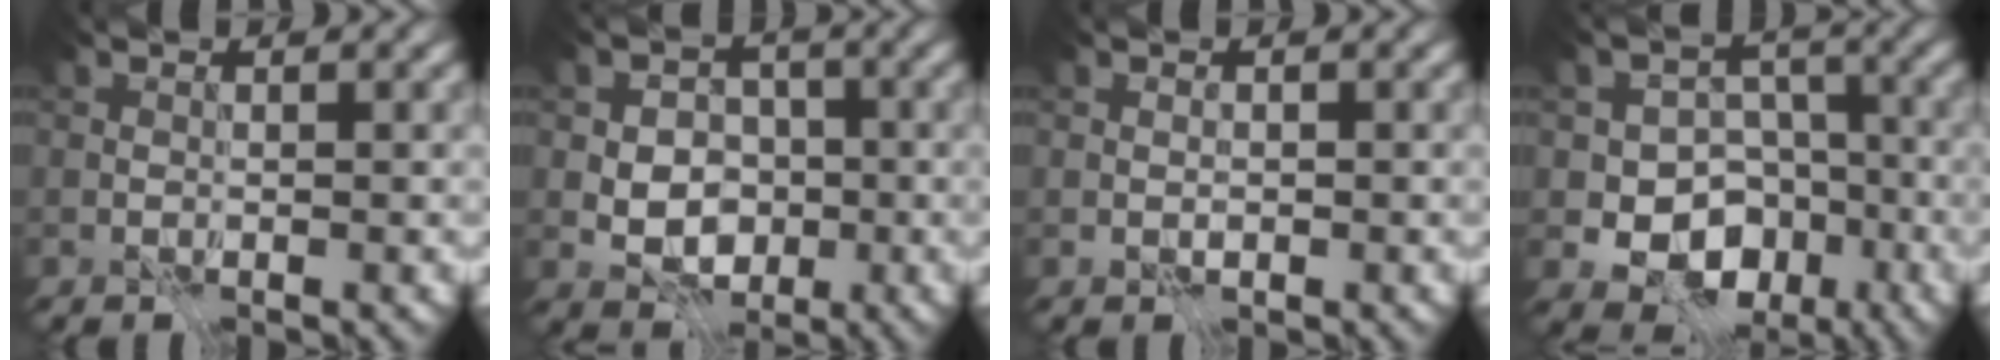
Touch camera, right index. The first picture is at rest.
{"total": 5.3, "force": [-1.3, 4.0, 3.2], "torque": [-0.036, 0.003, -0.039]}
{"total": 0.5, "force": [-0.2, 0.4, 0.3], "torque": [-0.005, -0.002, -0.004]}
{"total": 8.4, "force": [-3.3, 6.7, 3.8], "torque": [-0.037, -0.004, -0.074]}